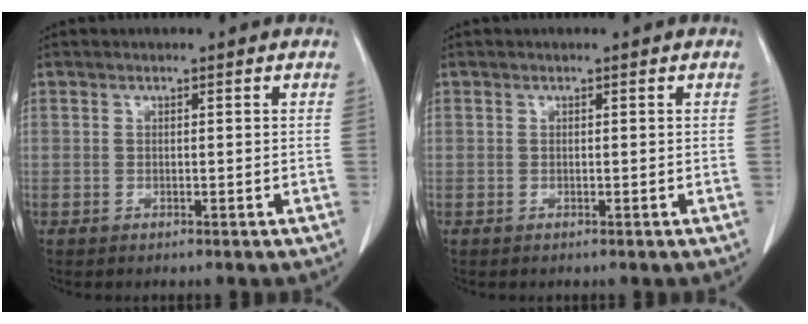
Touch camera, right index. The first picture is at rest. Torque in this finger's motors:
{"motor_torque": [0.00, 0.00, 0.01, 0.00]}